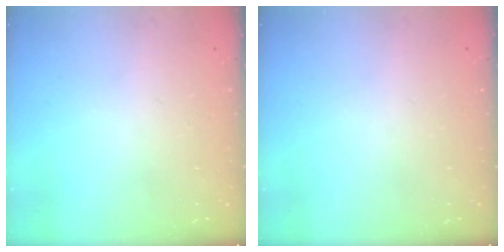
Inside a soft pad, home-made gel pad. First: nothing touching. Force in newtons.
{"total": 0.0}